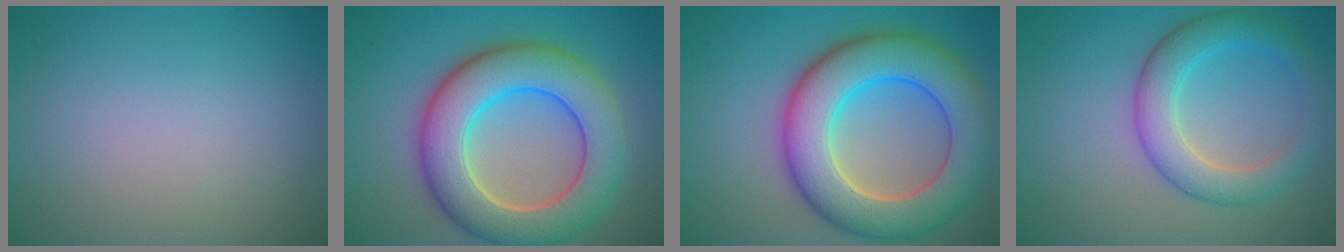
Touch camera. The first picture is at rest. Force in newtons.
{"total": 10.3, "press": 10.3, "slide": 0.9}
{"total": 10.9, "press": 10.9, "slide": 0.7}
{"total": 5.1, "press": 5.1, "slide": 0.1}